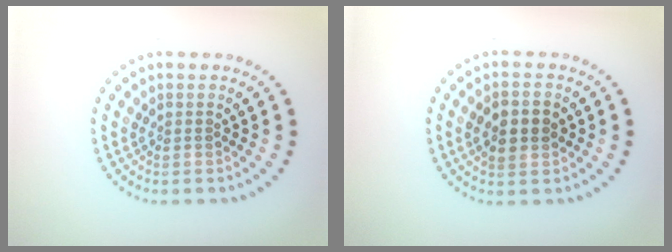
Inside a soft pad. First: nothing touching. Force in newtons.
{"total": 3.1, "press": 3.1, "slide": 0.1}